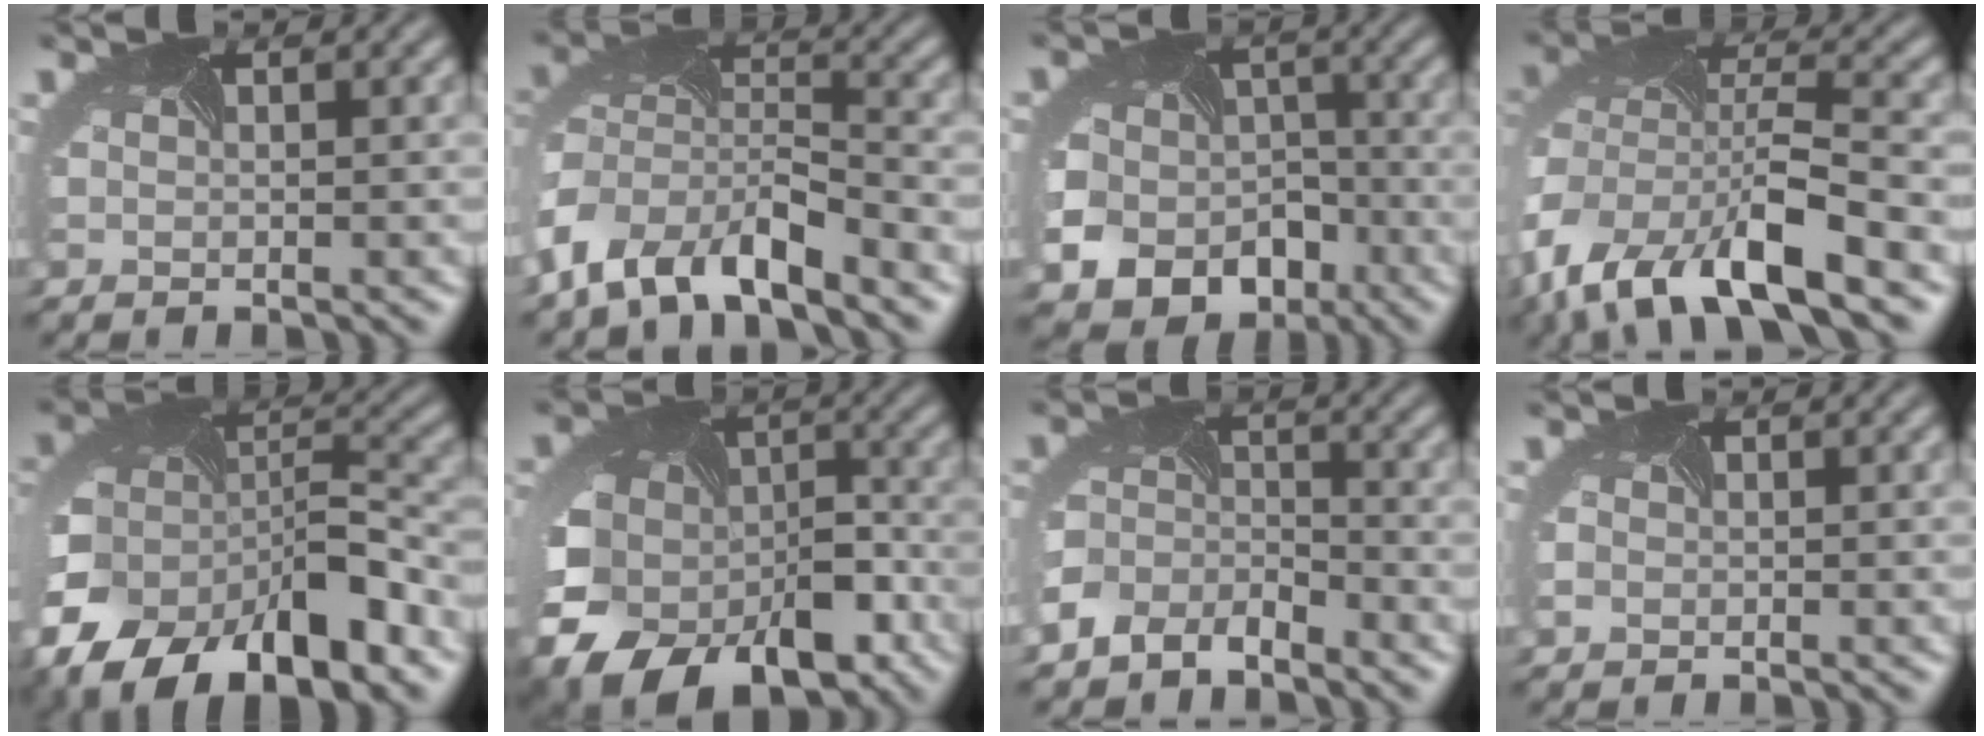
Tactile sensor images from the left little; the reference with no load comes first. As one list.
[{"total": 7.5, "force": [-4.9, 3.3, 4.6], "torque": [-0.096, -0.015, -0.095]}, {"total": 14.5, "force": [-8.1, 11.1, 4.6], "torque": [-0.077, -0.070, -0.126]}, {"total": 13.7, "force": [-7.9, 6.0, 9.4], "torque": [-0.201, -0.027, -0.137]}, {"total": 12.8, "force": [-7.8, 6.2, 8.0], "torque": [-0.146, -0.016, -0.138]}, {"total": 15.9, "force": [-7.2, 11.0, 9.0], "torque": [-0.199, -0.032, -0.107]}, {"total": 4.7, "force": [-3.5, 2.7, 1.7], "torque": [-0.032, -0.015, -0.079]}, {"total": 0.8, "force": [-0.6, 0.5, 0.0], "torque": [-0.001, -0.008, -0.011]}]